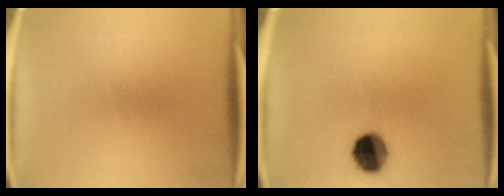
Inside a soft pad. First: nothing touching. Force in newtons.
{"total": 9.1}